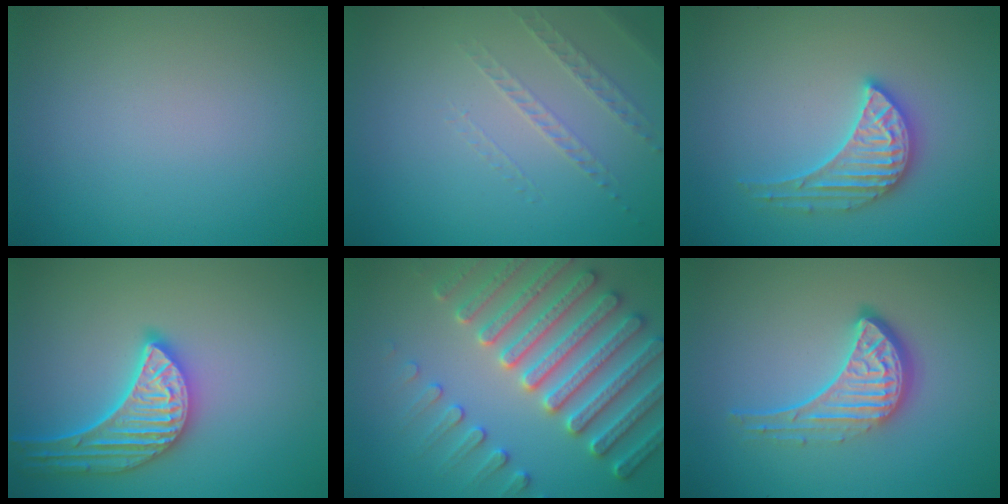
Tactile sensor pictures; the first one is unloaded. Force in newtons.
{"total": 1.3, "press": 0.9, "slide": 0.9}
{"total": 3.9, "press": 3.9, "slide": 0.5}
{"total": 5.2, "press": 4.7, "slide": 2.2}
{"total": 7.7, "press": 7.4, "slide": 1.9}
{"total": 4.6, "press": 3.3, "slide": 3.2}